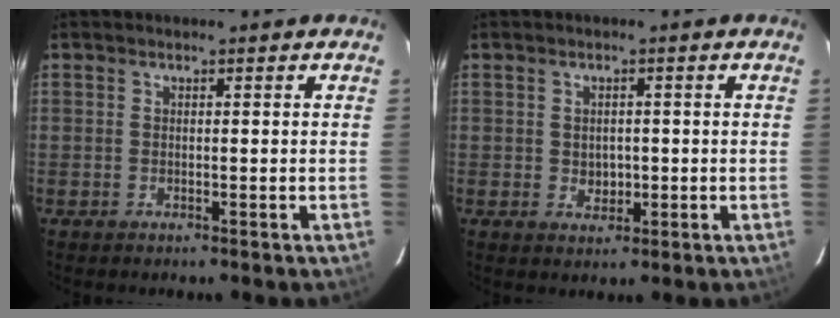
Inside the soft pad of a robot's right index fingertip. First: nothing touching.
{"total": 2.6, "force": [-0.2, 2.3, 1.2], "torque": [-0.019, 0.004, 0.003]}